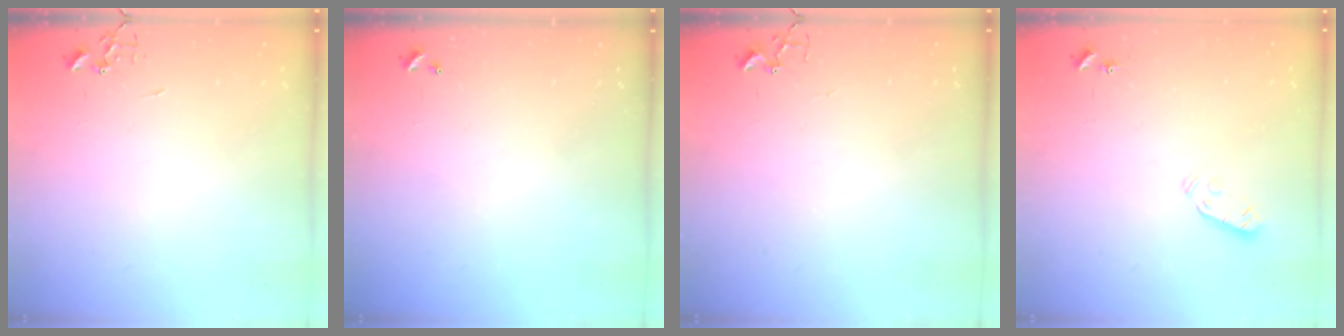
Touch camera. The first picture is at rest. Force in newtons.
{"total": 0.0}
{"total": 2.4, "press": 2.4, "slide": 0.3}
{"total": 3.7, "press": 3.6, "slide": 0.7}